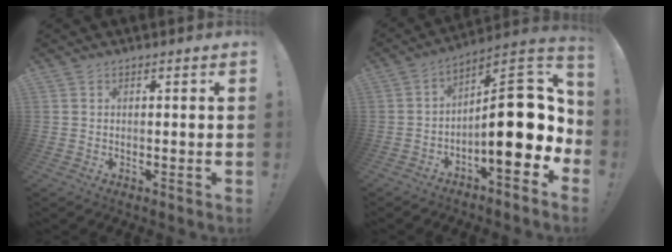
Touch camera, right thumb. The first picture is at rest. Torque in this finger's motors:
{"motor_torque": [2.36, 2.65, 1.48, -1.29, 0.09]}